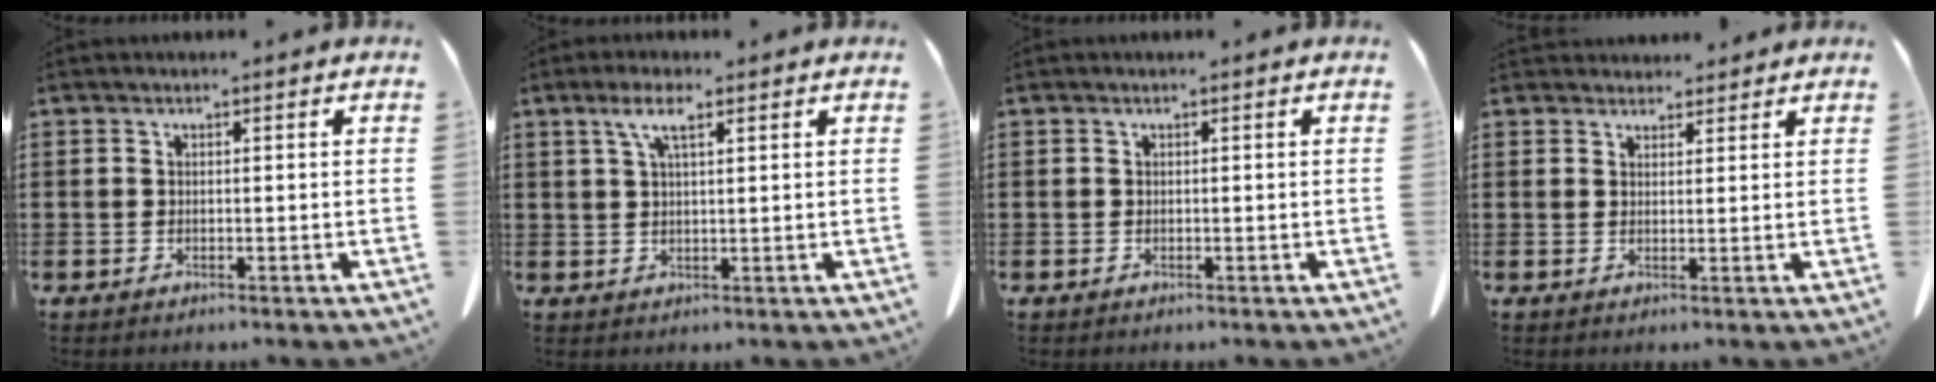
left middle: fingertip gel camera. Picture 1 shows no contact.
{"total": 4.2, "force": [2.3, 1.0, 3.4], "torque": [-0.074, 0.006, 0.039]}
{"total": 0.0}
{"total": 2.6, "force": [2.5, 0.8, 0.1], "torque": [-0.009, -0.004, 0.049]}